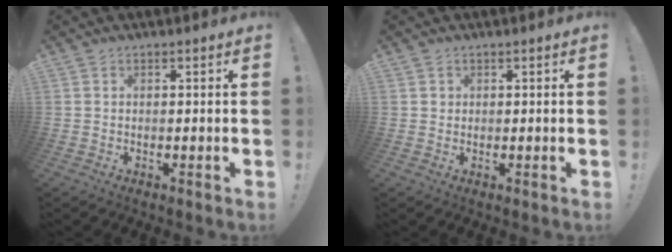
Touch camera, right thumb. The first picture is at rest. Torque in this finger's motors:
{"motor_torque": [0.21, 0.16, 0.09, 0.06, 0.00]}